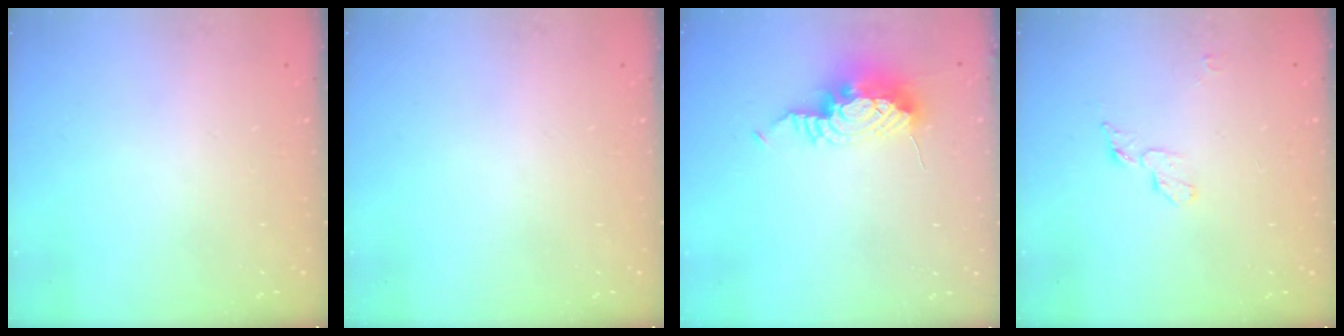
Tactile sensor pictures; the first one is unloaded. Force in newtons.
{"total": 0.0}
{"total": 15.8, "press": 12.2, "slide": 10.0}
{"total": 5.5, "press": 5.5, "slide": 0.6}